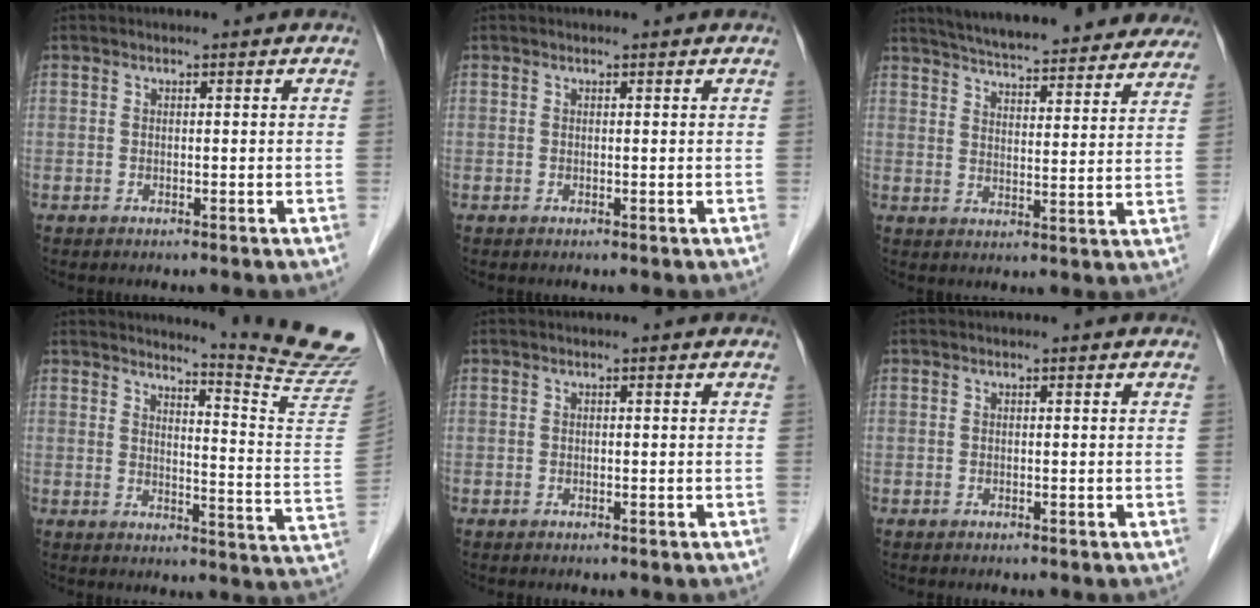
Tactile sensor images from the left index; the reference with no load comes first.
{"total": 0.5, "force": [0.5, 0.0, 0.1], "torque": [-0.004, 0.000, 0.003]}
{"total": 27.5, "force": [25.0, 4.8, 10.4], "torque": [-0.165, -0.021, 0.314]}
{"total": 14.5, "force": [13.8, -3.1, 3.3], "torque": [-0.054, -0.129, 0.157]}
{"total": 0.0}
{"total": 0.0}